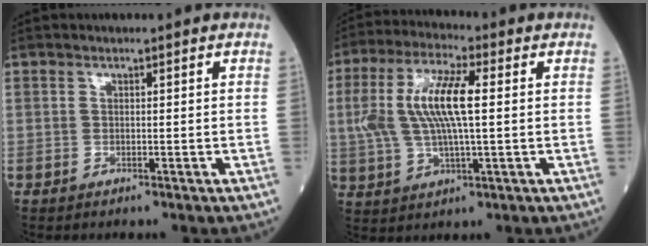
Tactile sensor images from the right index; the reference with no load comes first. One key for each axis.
{"total": 11.2, "fx": 1.4, "fy": 2.7, "fz": 10.8, "tx": -0.231, "ty": 0.017, "tz": 0.027}